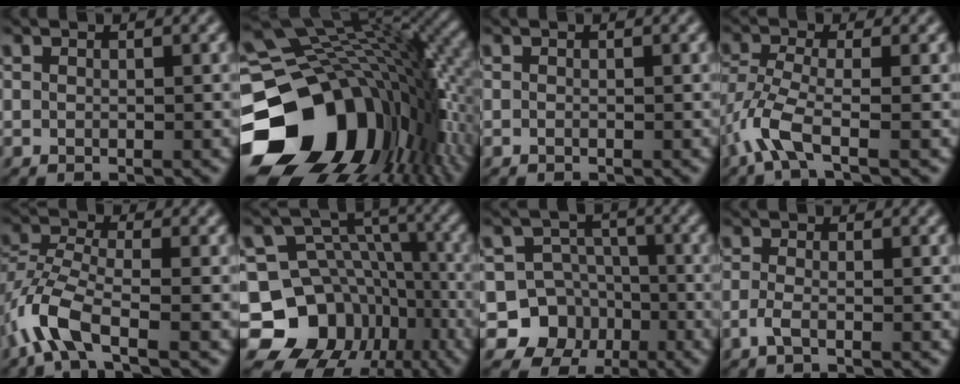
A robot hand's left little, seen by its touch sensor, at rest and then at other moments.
{"total": 18.3, "force": [-6.7, 13.1, 10.9], "torque": [-0.237, -0.030, -0.111]}
{"total": 0.0}
{"total": 4.4, "force": [-2.6, 0.9, 3.5], "torque": [-0.090, -0.005, -0.063]}
{"total": 5.4, "force": [-3.2, 1.7, 4.0], "torque": [-0.097, -0.001, -0.078]}
{"total": 12.6, "force": [-5.9, 10.1, 4.7], "torque": [-0.088, 0.017, -0.106]}
{"total": 8.5, "force": [-3.6, 7.7, 1.1], "torque": [-0.007, 0.000, -0.085]}
{"total": 1.4, "force": [-0.8, 0.1, 1.1], "torque": [-0.028, -0.003, -0.019]}